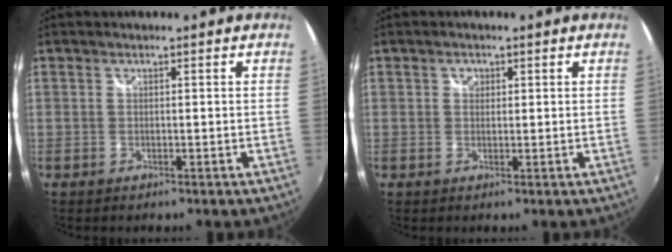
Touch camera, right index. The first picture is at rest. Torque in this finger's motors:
{"motor_torque": [0.08, -0.02, 0.08, 0.02]}